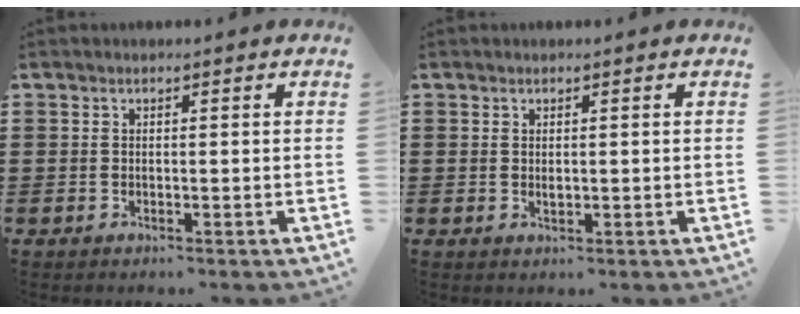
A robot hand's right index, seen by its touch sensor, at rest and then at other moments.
{"total": 0.8, "force": [0.1, 0.5, 0.6], "torque": [-0.013, 0.003, 0.001]}